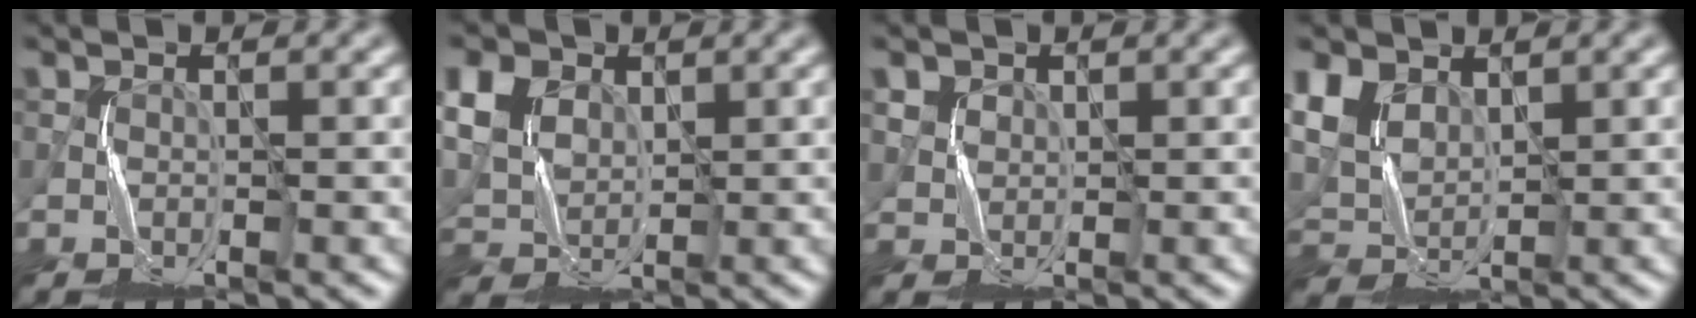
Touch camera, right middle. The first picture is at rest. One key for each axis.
{"total": 9.5, "fx": 4.2, "fy": 6.6, "fz": 5.3, "tx": -0.135, "ty": 0.027, "tz": 0.064}
{"total": 1.6, "fx": 1.0, "fy": 1.3, "fz": 0.2, "tx": -0.021, "ty": -0.007, "tz": 0.027}
{"total": 4.8, "fx": 2.8, "fy": 2.9, "fz": 2.7, "tx": -0.075, "ty": 0.002, "tz": 0.053}